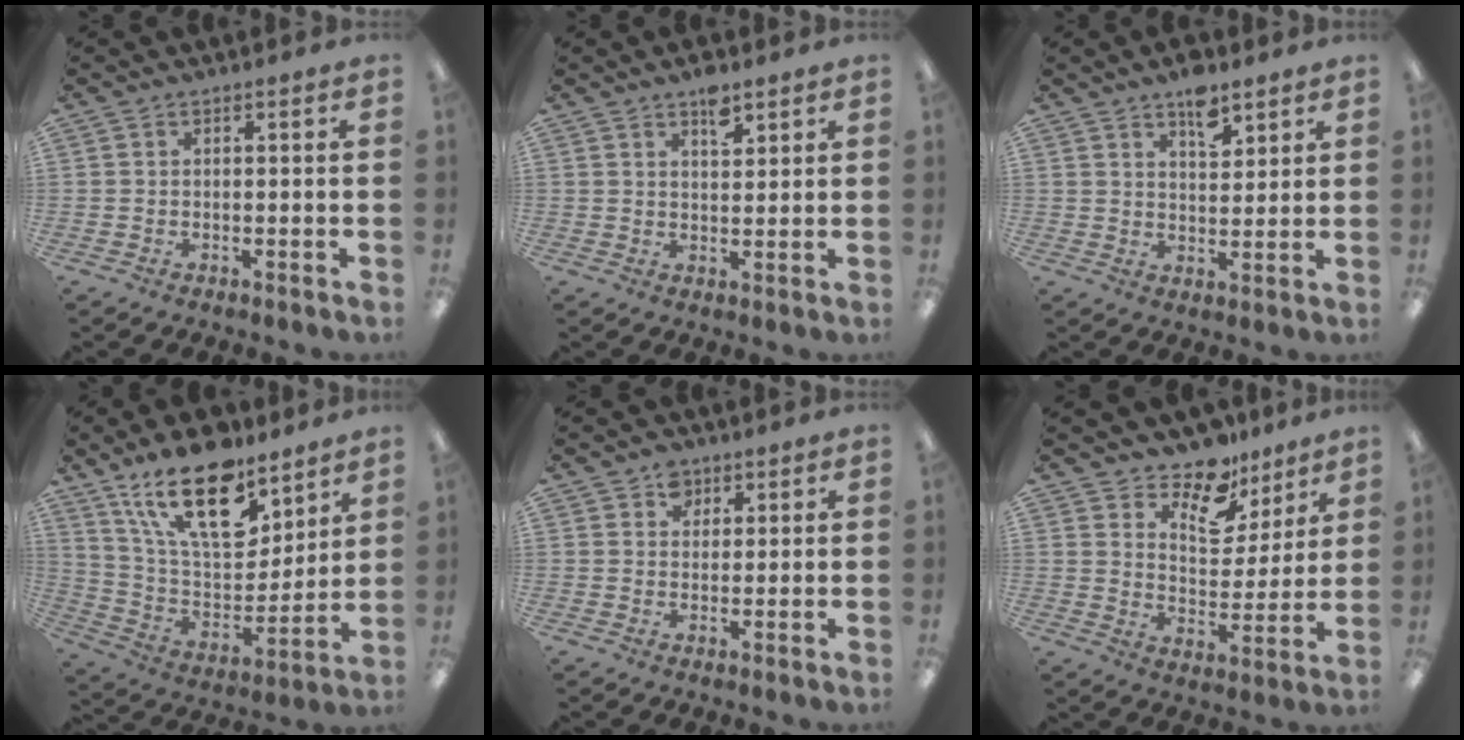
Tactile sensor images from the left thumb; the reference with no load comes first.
{"total": 4.8, "force": [3.4, 2.1, 2.7], "torque": [-0.028, -0.020, 0.055]}
{"total": 6.8, "force": [4.9, 3.2, 3.5], "torque": [-0.042, -0.027, 0.083]}
{"total": 21.4, "force": [13.8, 9.8, 13.2], "torque": [-0.243, -0.076, 0.244]}
{"total": 4.0, "force": [2.4, 3.0, 1.2], "torque": [-0.007, -0.003, 0.041]}
{"total": 12.0, "force": [9.6, 5.8, 4.2], "torque": [-0.075, -0.069, 0.178]}